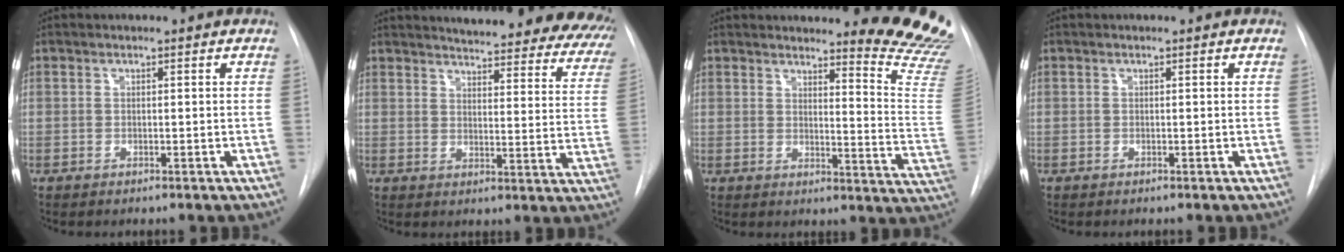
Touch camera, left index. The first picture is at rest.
{"total": 28.3, "force": [25.8, 5.4, 10.3], "torque": [-0.139, -0.096, 0.281]}
{"total": 15.2, "force": [14.8, -0.3, 3.5], "torque": [-0.028, -0.159, 0.144]}
{"total": 0.0}